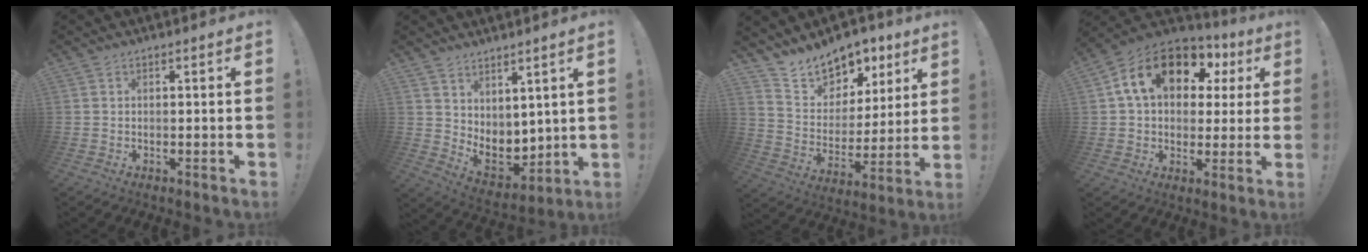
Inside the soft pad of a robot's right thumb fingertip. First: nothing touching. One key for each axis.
{"total": 6.6, "fx": 2.9, "fy": 5.4, "fz": 2.5, "tx": -0.020, "ty": -0.041, "tz": 0.068}
{"total": 12.9, "fx": 10.7, "fy": 7.0, "fz": 2.1, "tx": -0.048, "ty": -0.085, "tz": 0.199}
{"total": 18.3, "fx": 7.6, "fy": 11.8, "fz": 11.8, "tx": -0.197, "ty": -0.014, "tz": 0.136}